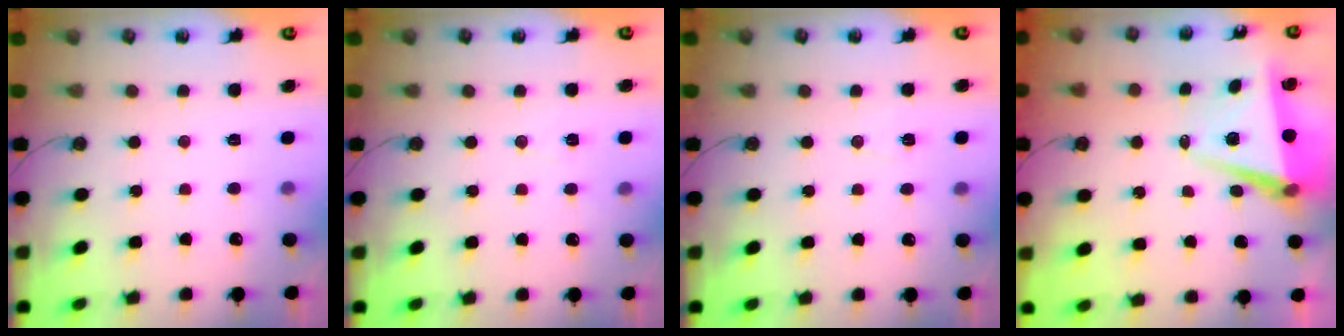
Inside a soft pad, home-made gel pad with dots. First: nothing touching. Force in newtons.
{"total": 5.4, "press": 3.0, "slide": 4.5}
{"total": 3.9, "press": 3.3, "slide": 2.2}
{"total": 6.4, "press": 4.9, "slide": 4.1}